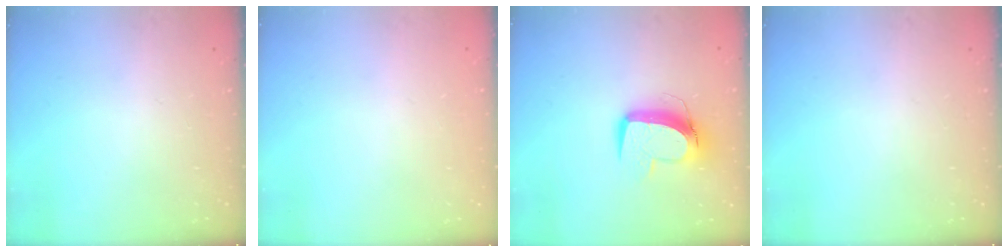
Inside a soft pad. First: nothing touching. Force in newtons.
{"total": 0.0}
{"total": 11.8, "press": 11.7, "slide": 1.2}
{"total": 0.0}